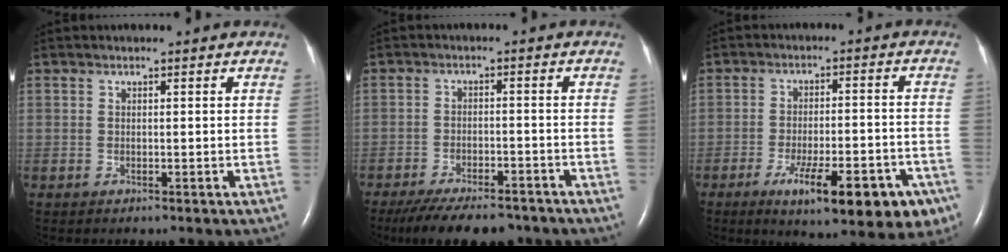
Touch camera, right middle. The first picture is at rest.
{"total": 13.5, "force": [-11.3, 4.2, 6.1], "torque": [-0.117, -0.013, -0.162]}
{"total": 15.0, "force": [-8.5, 4.1, 11.6], "torque": [-0.117, 0.004, -0.114]}